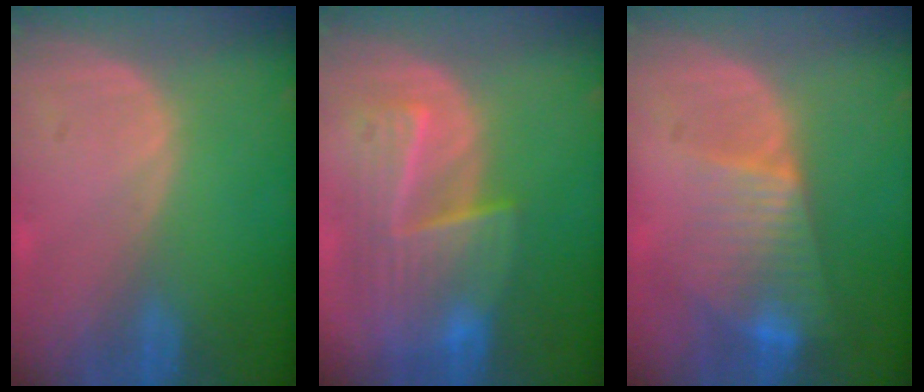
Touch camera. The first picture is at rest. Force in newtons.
{"total": 9.4, "press": 8.3, "slide": 4.2}
{"total": 7.9, "press": 6.8, "slide": 4.0}